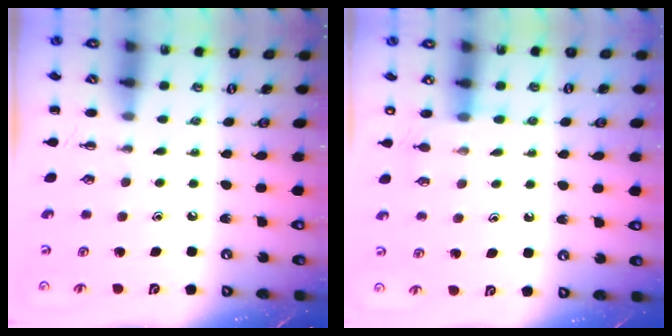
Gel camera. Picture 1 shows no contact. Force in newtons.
{"total": 6.8, "press": 6.8, "slide": 0.6}